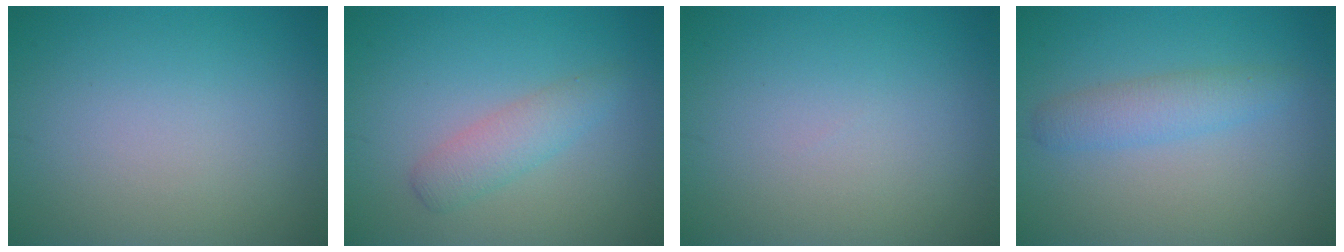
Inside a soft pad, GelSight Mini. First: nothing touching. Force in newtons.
{"total": 2.4, "press": 2.4, "slide": 0.1}
{"total": 0.0}
{"total": 2.4, "press": 2.4, "slide": 0.1}